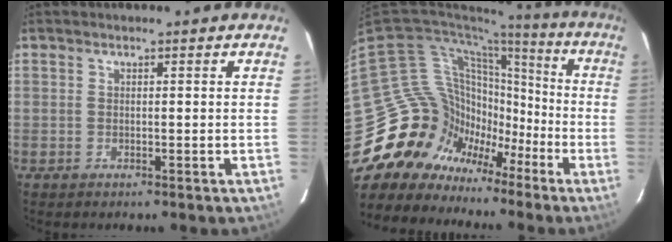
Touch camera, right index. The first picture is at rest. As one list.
[{"total": 21.0, "force": [-11.8, 16.3, 5.9], "torque": [-0.141, 0.034, -0.193]}]